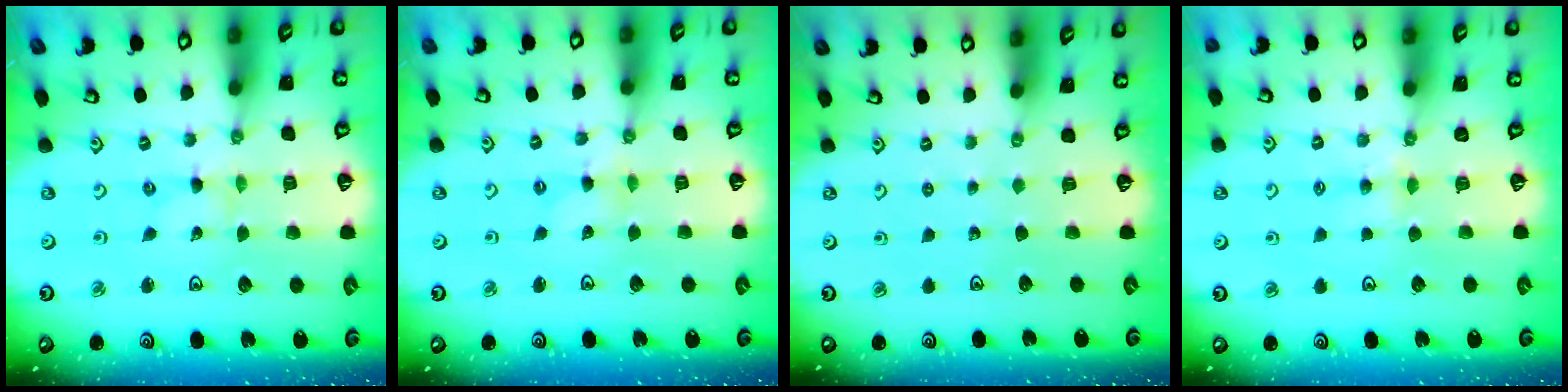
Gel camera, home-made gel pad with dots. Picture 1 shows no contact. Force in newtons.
{"total": 1.5, "press": 1.5, "slide": 0.1}
{"total": 0.0}
{"total": 4.2, "press": 4.2, "slide": 0.8}